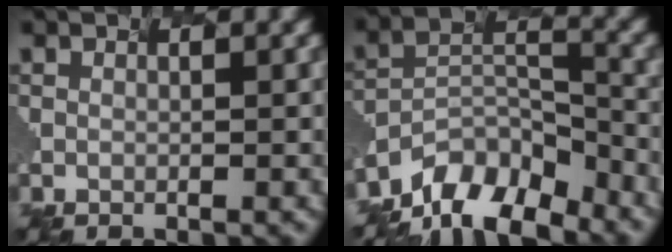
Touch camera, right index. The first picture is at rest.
{"total": 9.6, "force": [-9.1, 2.4, 1.8], "torque": [-0.057, -0.004, -0.139]}